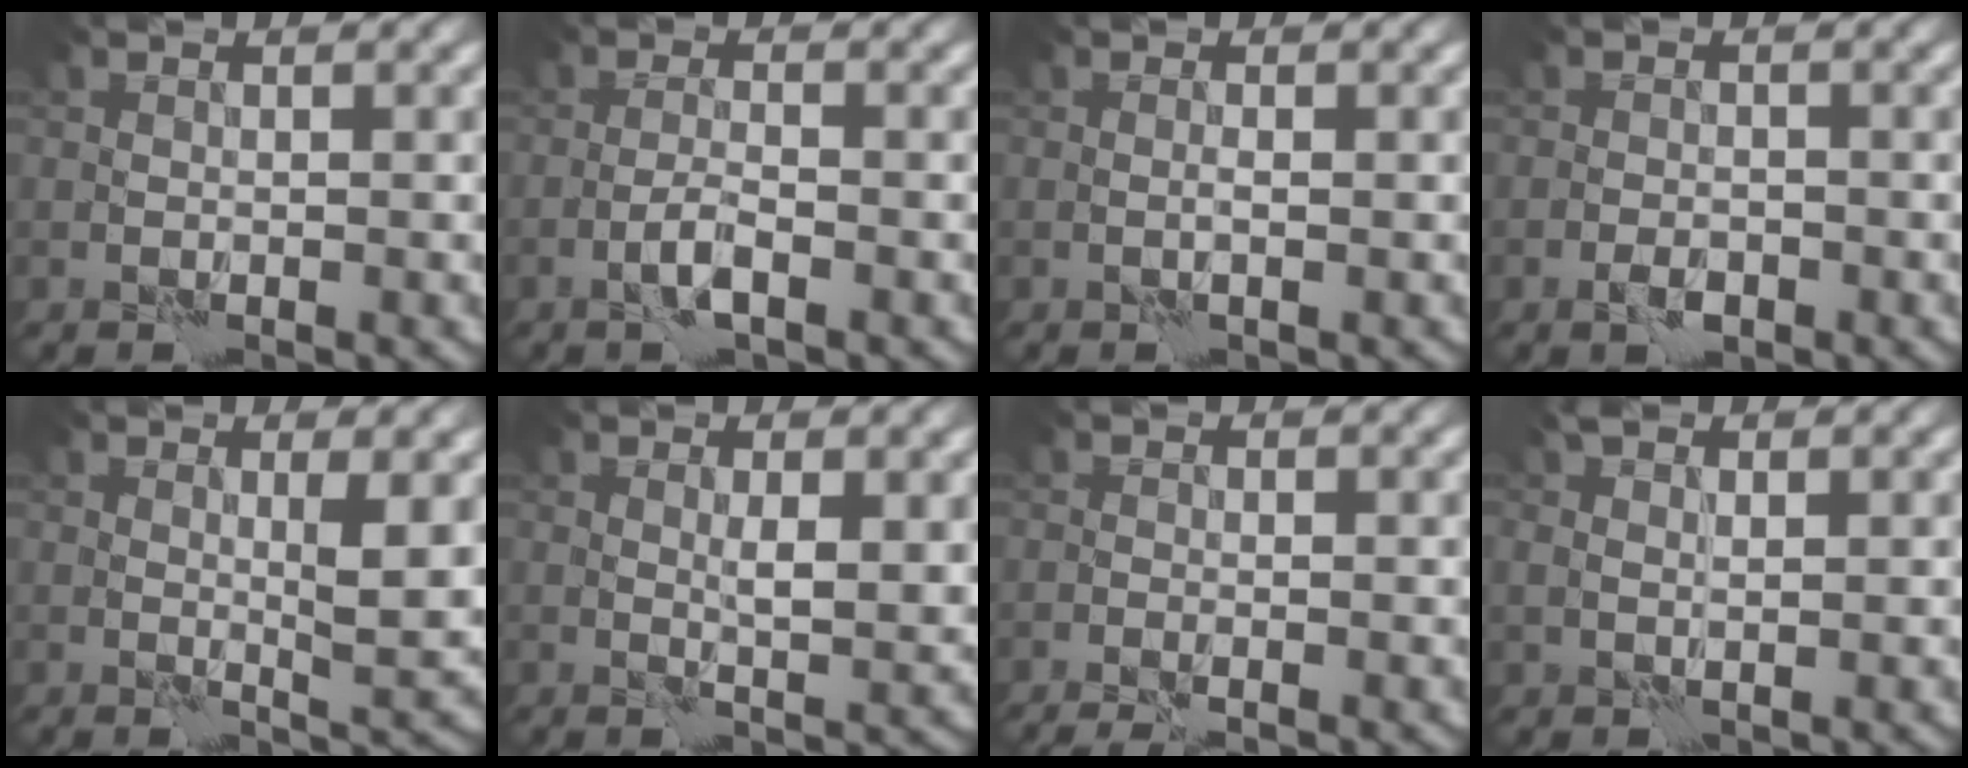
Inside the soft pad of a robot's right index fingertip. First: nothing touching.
{"total": 1.6, "force": [-0.8, 0.1, 1.4], "torque": [-0.030, 0.004, -0.019]}
{"total": 0.5, "force": [0.1, -0.3, 0.5], "torque": [-0.008, -0.002, 0.001]}
{"total": 1.2, "force": [-0.7, 0.6, 0.8], "torque": [-0.013, -0.001, -0.015]}
{"total": 3.0, "force": [0.9, 0.3, 2.8], "torque": [-0.043, -0.009, 0.017]}
{"total": 2.1, "force": [0.8, 0.2, 1.9], "torque": [-0.031, -0.007, 0.017]}
{"total": 2.3, "force": [-1.9, 0.1, 1.4], "torque": [-0.029, -0.007, -0.032]}
{"total": 2.3, "force": [1.5, 1.2, 1.4], "torque": [-0.025, 0.002, 0.017]}